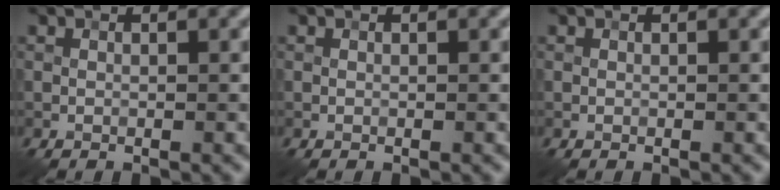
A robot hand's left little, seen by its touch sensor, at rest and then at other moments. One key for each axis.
{"total": 0.0}
{"total": 0.0}